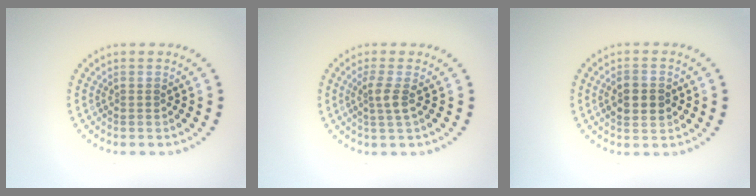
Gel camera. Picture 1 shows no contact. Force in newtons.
{"total": 2.0, "press": 1.4, "slide": 1.4}
{"total": 3.1, "press": 3.1, "slide": 0.1}